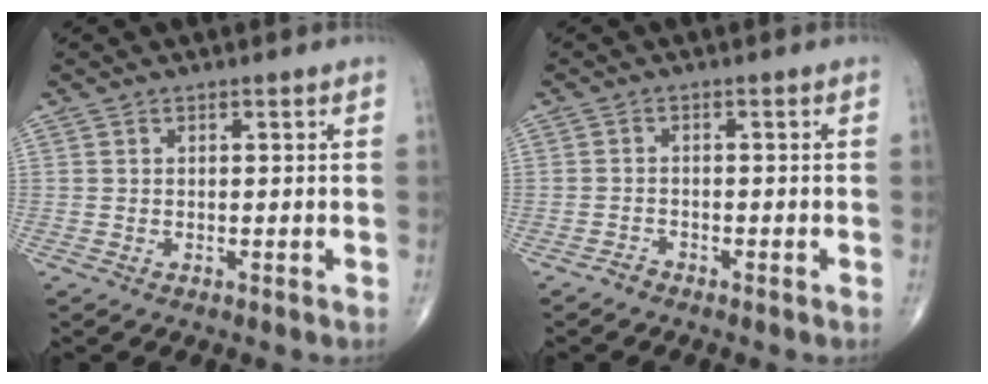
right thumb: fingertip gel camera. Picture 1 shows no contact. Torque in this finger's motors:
{"motor_torque": [-0.03, -0.13, -0.11, -0.12, -0.01]}